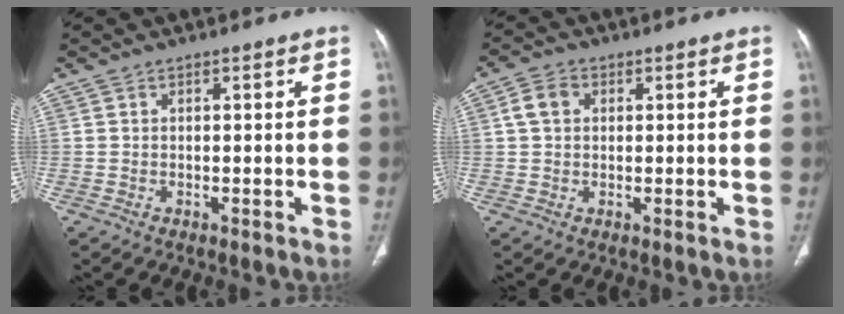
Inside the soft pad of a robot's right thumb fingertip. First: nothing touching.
{"total": 4.1, "force": [1.0, 3.1, 2.4], "torque": [-0.046, 0.010, 0.018]}